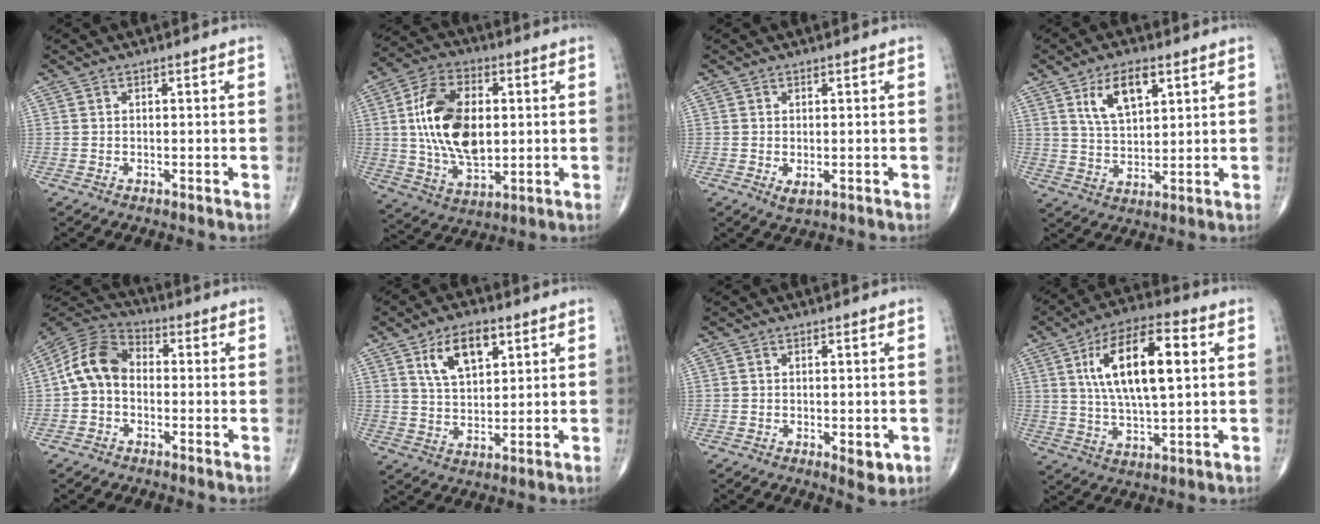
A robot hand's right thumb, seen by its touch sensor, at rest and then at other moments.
{"total": 17.3, "force": [1.8, 10.1, 13.9], "torque": [-0.242, -0.002, 0.036]}
{"total": 1.8, "force": [-0.3, 0.9, 1.5], "torque": [-0.026, -0.005, 0.000]}
{"total": 9.0, "force": [4.3, 4.3, 6.7], "torque": [-0.107, -0.016, 0.083]}
{"total": 9.9, "force": [-0.6, 7.2, 6.7], "torque": [-0.120, 0.029, -0.029]}
{"total": 10.0, "force": [4.9, 5.2, 6.9], "torque": [-0.102, -0.017, 0.090]}
{"total": 4.0, "force": [-1.0, 1.7, 3.5], "torque": [-0.038, -0.009, -0.007]}
{"total": 16.9, "force": [4.2, 6.5, 15.0], "torque": [-0.256, 0.004, 0.071]}